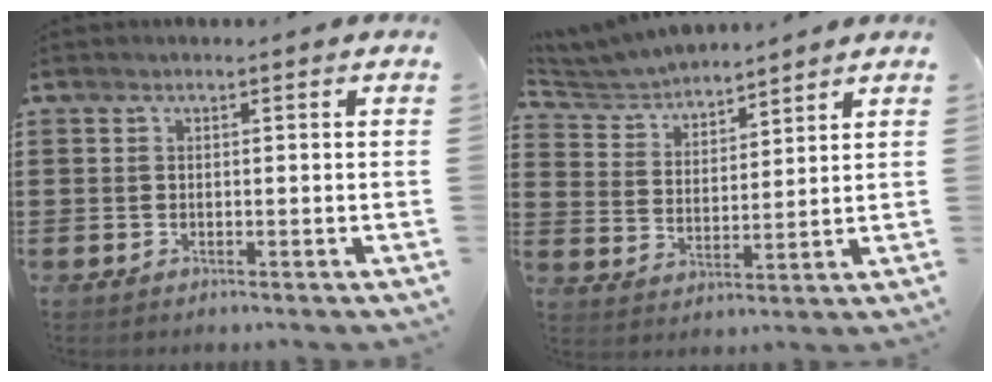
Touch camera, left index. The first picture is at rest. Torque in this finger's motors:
{"motor_torque": [-0.15, 0.32, 0.14, 0.08]}